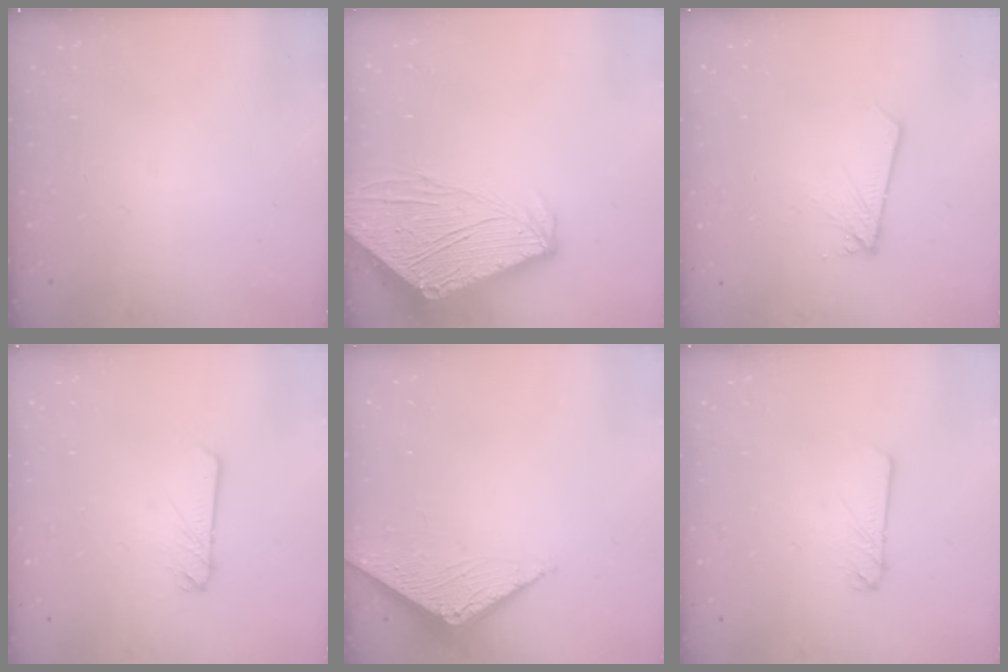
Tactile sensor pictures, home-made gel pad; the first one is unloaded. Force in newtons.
{"total": 13.1, "press": 13.0, "slide": 1.8}
{"total": 1.9, "press": 1.9, "slide": 0.1}
{"total": 3.0, "press": 3.0, "slide": 0.2}
{"total": 3.1, "press": 3.1, "slide": 0.4}
{"total": 2.3, "press": 2.3, "slide": 0.3}